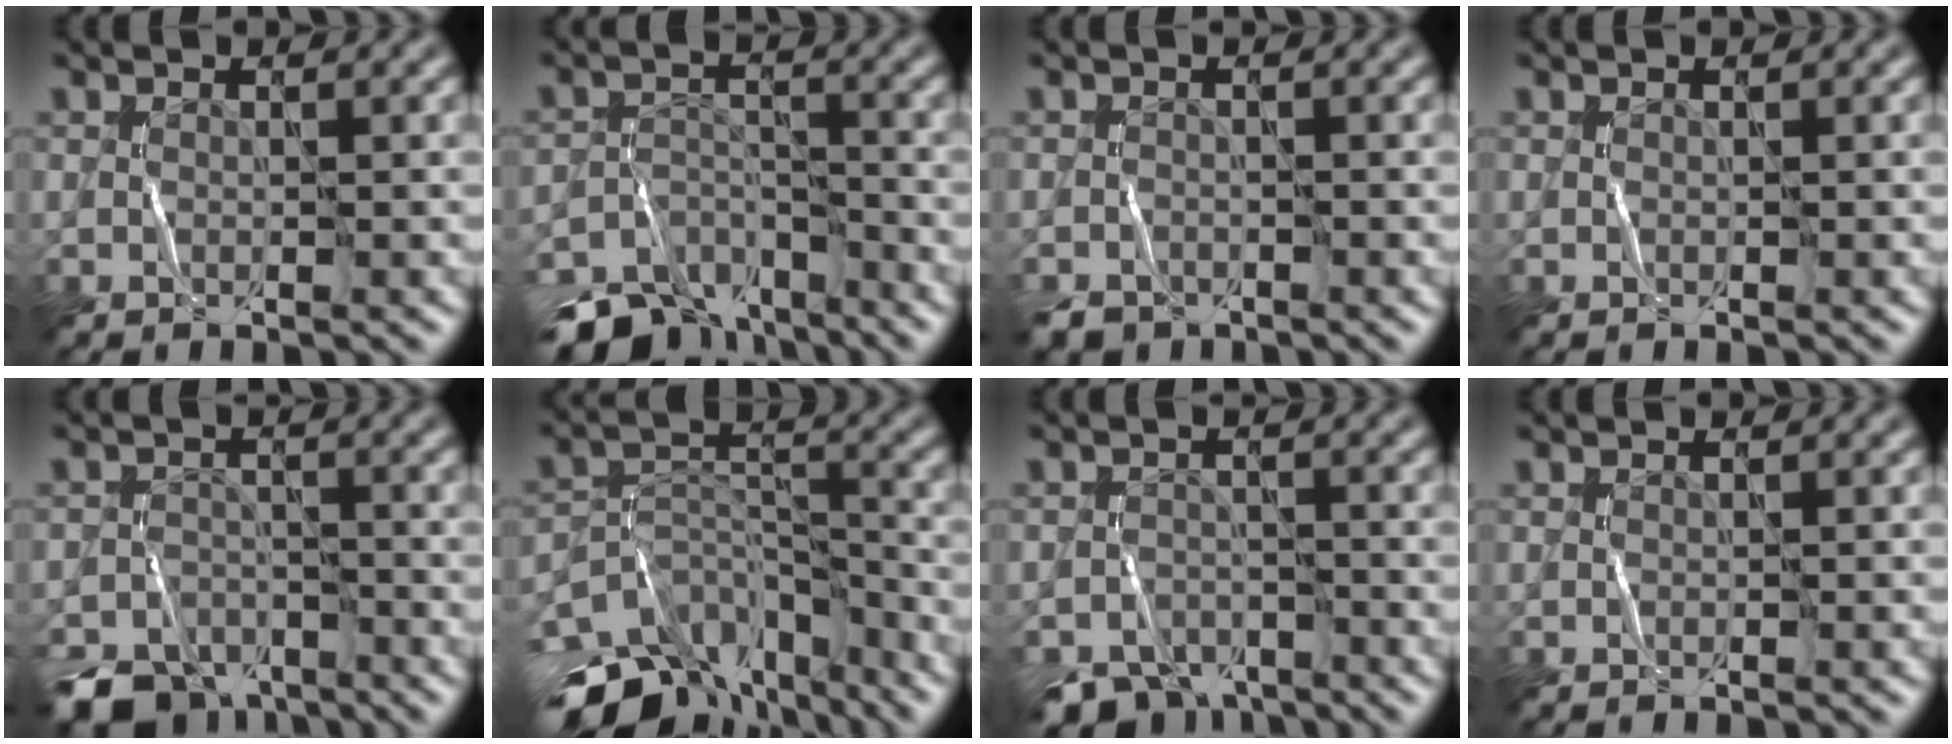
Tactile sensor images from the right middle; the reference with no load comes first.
{"total": 9.1, "force": [-7.3, 4.2, 3.5], "torque": [-0.056, -0.014, -0.122]}
{"total": 1.8, "force": [-1.6, 0.9, 0.3], "torque": [-0.002, -0.003, -0.032]}
{"total": 0.0}
{"total": 6.5, "force": [-5.3, 3.2, 2.0], "torque": [-0.034, -0.014, -0.100]}
{"total": 12.6, "force": [-9.8, 6.0, 5.0], "torque": [-0.090, 0.006, -0.154]}
{"total": 5.3, "force": [-4.6, 2.1, 1.6], "torque": [-0.022, -0.012, -0.087]}
{"total": 0.0}